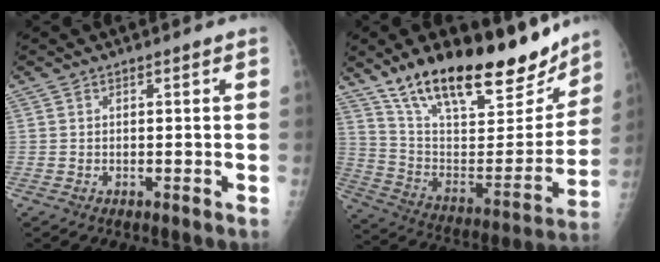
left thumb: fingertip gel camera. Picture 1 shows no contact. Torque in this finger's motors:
{"motor_torque": [1.52, 1.18, 1.43, -1.34, 0.38]}